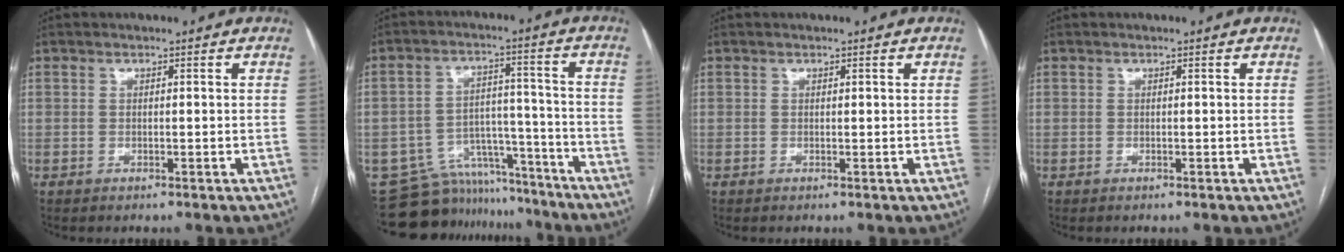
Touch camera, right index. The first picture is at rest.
{"total": 13.2, "force": [-11.9, 5.7, 0.5], "torque": [-0.002, 0.049, -0.173]}
{"total": 0.0}
{"total": 0.0}